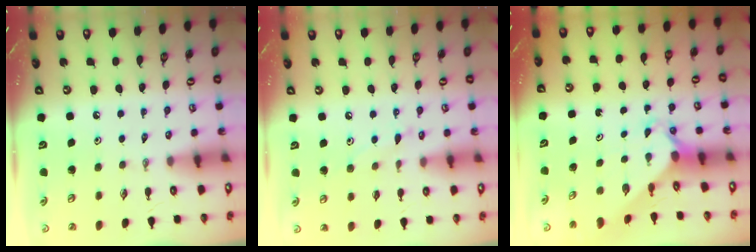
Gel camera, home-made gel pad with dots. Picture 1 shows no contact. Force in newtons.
{"total": 6.9, "press": 6.9, "slide": 0.4}
{"total": 2.4, "press": 2.4, "slide": 0.2}